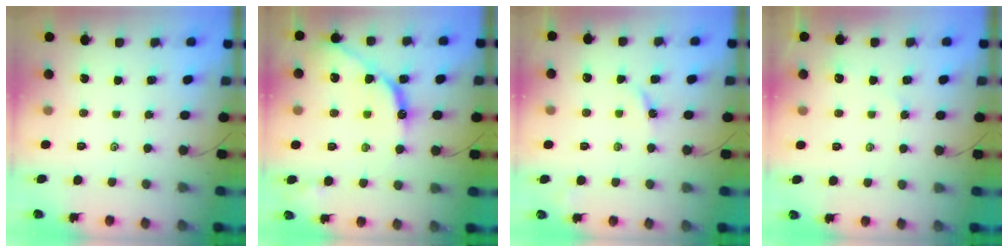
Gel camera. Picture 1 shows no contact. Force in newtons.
{"total": 12.6, "press": 12.6, "slide": 1.0}
{"total": 3.5, "press": 3.4, "slide": 0.6}
{"total": 2.3, "press": 2.3, "slide": 0.3}